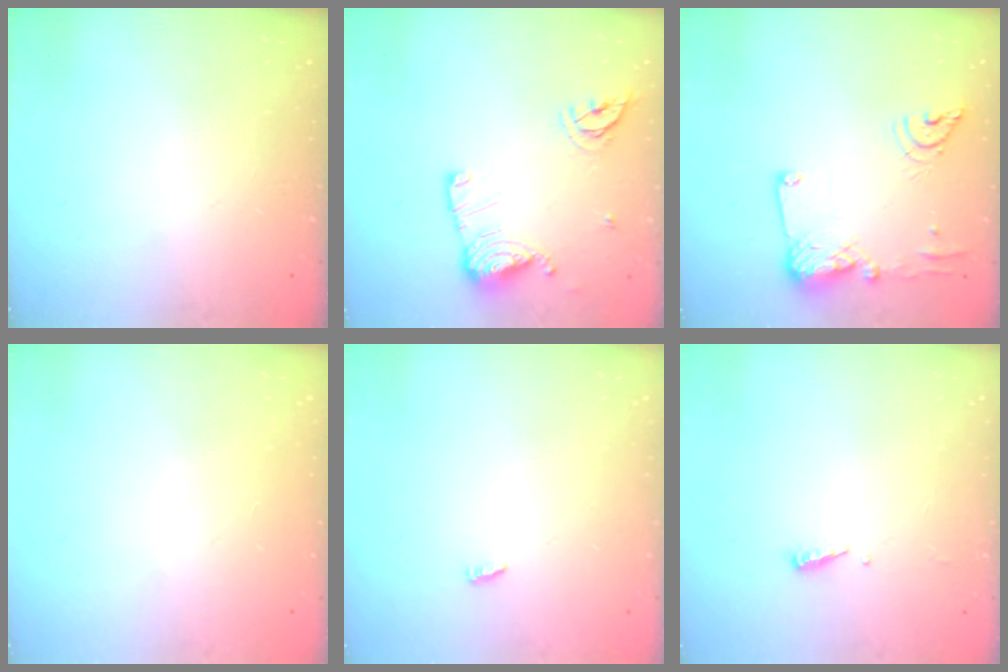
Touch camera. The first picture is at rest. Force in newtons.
{"total": 12.8, "press": 12.8, "slide": 0.5}
{"total": 14.2, "press": 14.0, "slide": 1.8}
{"total": 0.9, "press": 0.9, "slide": 0.0}
{"total": 2.7, "press": 2.7, "slide": 0.2}
{"total": 3.7, "press": 3.6, "slide": 0.5}